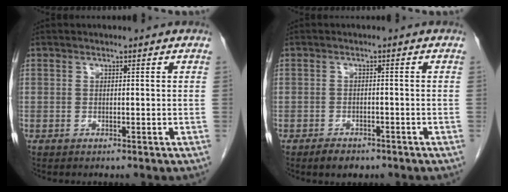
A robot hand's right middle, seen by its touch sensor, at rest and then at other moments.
{"total": 2.8, "force": [-2.1, 1.4, 1.2], "torque": [-0.021, 0.000, -0.026]}